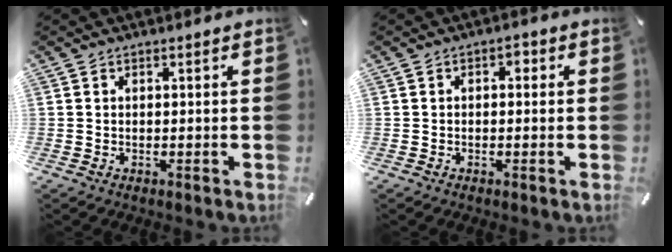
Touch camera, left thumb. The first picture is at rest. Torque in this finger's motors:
{"motor_torque": [-0.20, -0.53, 0.02, 0.37, -0.01]}